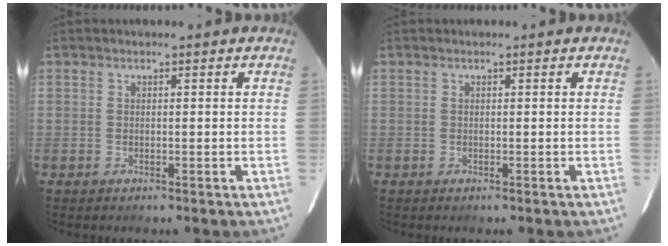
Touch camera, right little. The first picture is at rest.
{"total": 0.0}